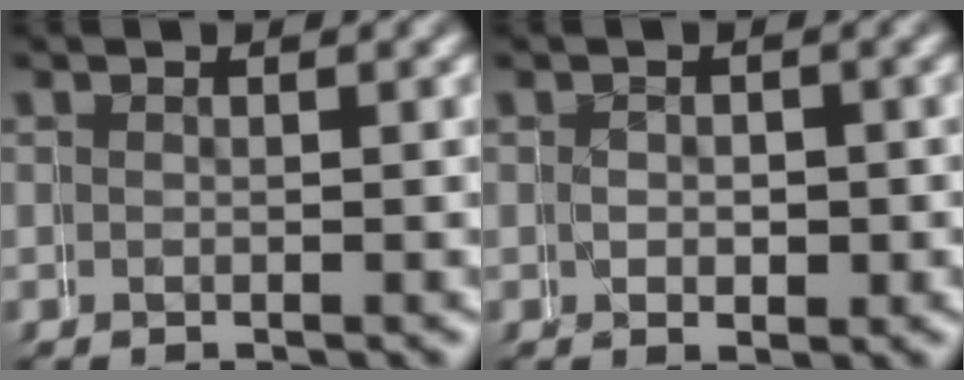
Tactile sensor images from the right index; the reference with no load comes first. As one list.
[{"total": 1.6, "force": [0.3, 1.6, -0.1], "torque": [-0.012, -0.015, 0.006]}]